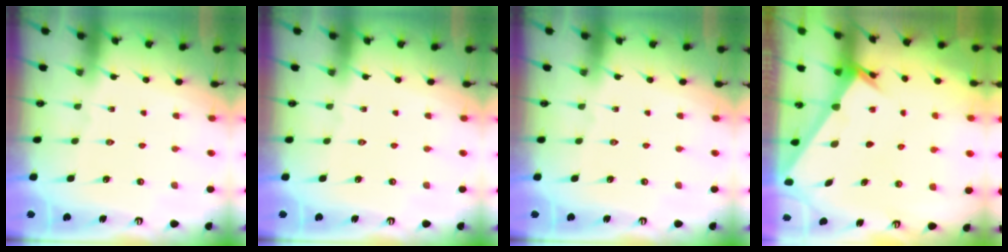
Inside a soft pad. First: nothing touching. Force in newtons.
{"total": 0.0}
{"total": 0.0}
{"total": 2.3, "press": 2.3, "slide": 0.2}